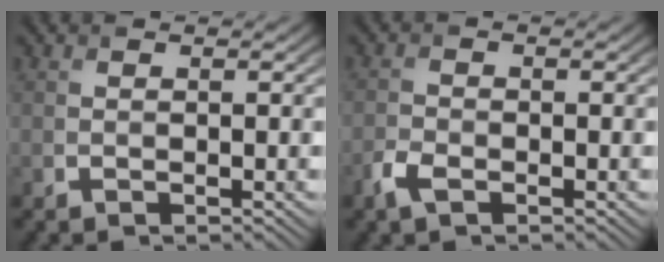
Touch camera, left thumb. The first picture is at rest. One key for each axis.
{"total": 2.5, "fx": -1.6, "fy": 1.2, "fz": 1.5, "tx": -0.039, "ty": -0.003, "tz": -0.038}